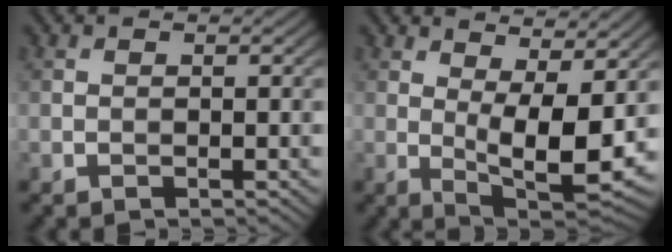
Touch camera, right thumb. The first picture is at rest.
{"total": 10.0, "force": [2.7, 3.7, 9.0], "torque": [-0.152, -0.008, 0.050]}